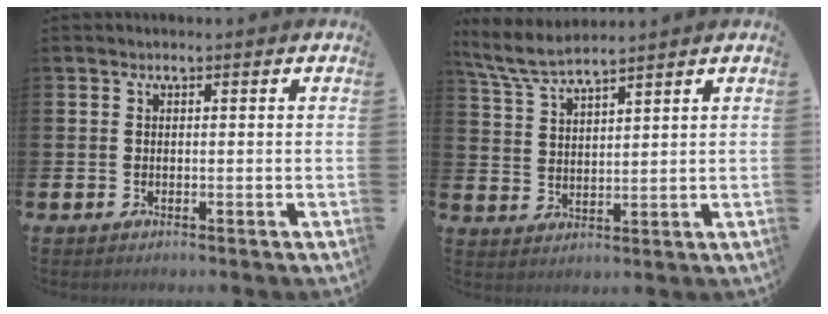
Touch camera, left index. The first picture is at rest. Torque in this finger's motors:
{"motor_torque": [1.72, -0.43, 0.27, 0.21]}